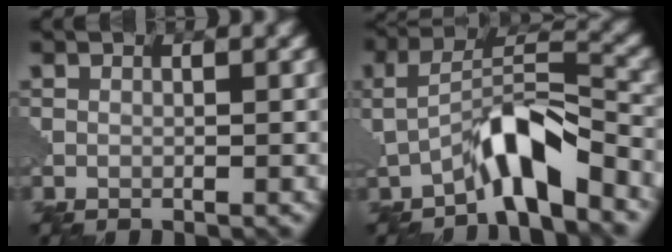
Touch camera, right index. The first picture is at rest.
{"total": 5.7, "force": [-3.2, 1.6, 4.4], "torque": [-0.079, 0.016, -0.057]}